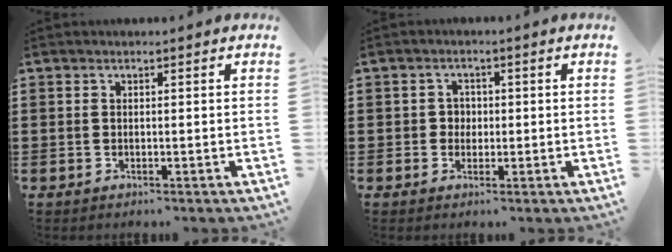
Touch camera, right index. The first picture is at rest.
{"total": 2.1, "force": [-0.1, 2.0, 0.8], "torque": [-0.022, 0.008, -0.005]}